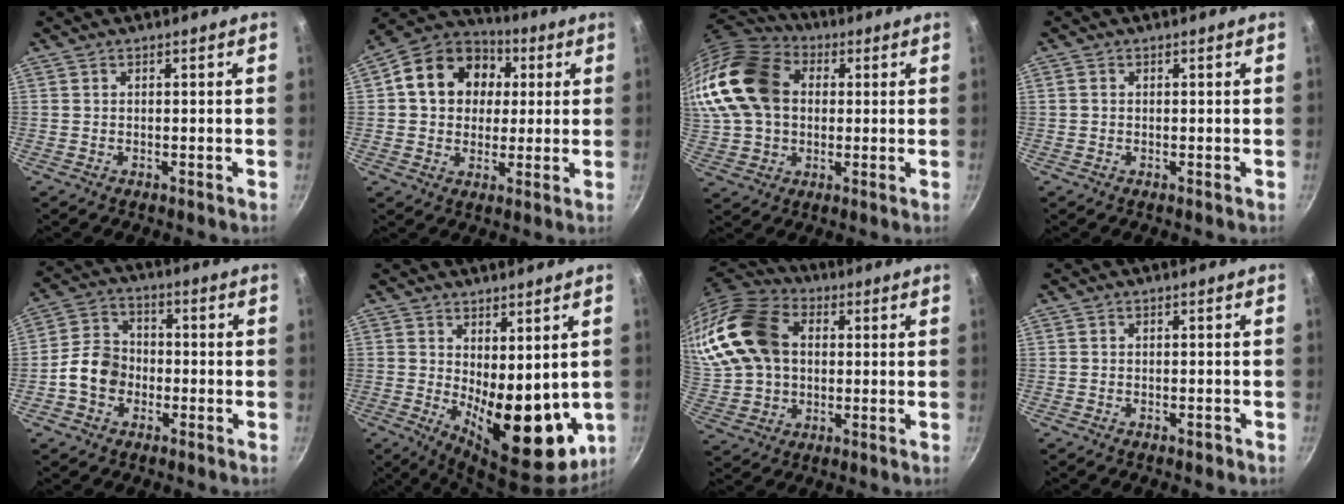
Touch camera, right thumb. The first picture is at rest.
{"total": 16.0, "force": [3.2, 12.9, 8.7], "torque": [-0.121, 0.021, 0.037]}
{"total": 23.6, "force": [3.8, 17.5, 15.4], "torque": [-0.320, 0.038, 0.063]}
{"total": 0.8, "force": [0.0, 0.7, 0.3], "torque": [-0.005, 0.003, -0.001]}
{"total": 8.4, "force": [-2.3, 6.7, 4.5], "torque": [-0.054, 0.028, -0.056]}
{"total": 14.2, "force": [0.4, 6.8, 12.4], "torque": [-0.147, -0.037, 0.025]}
{"total": 20.1, "force": [3.6, 15.1, 12.8], "torque": [-0.253, 0.023, 0.065]}
{"total": 0.7, "force": [-0.5, 0.4, 0.4], "torque": [-0.003, 0.008, -0.002]}